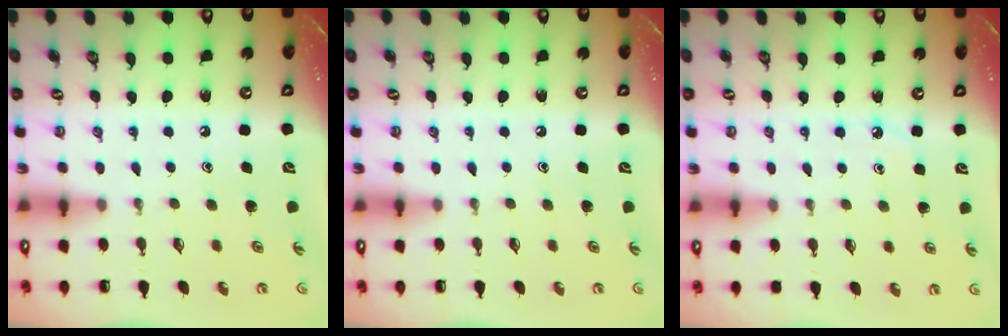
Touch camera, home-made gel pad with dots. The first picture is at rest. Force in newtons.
{"total": 0.0}
{"total": 4.3, "press": 4.3, "slide": 0.3}